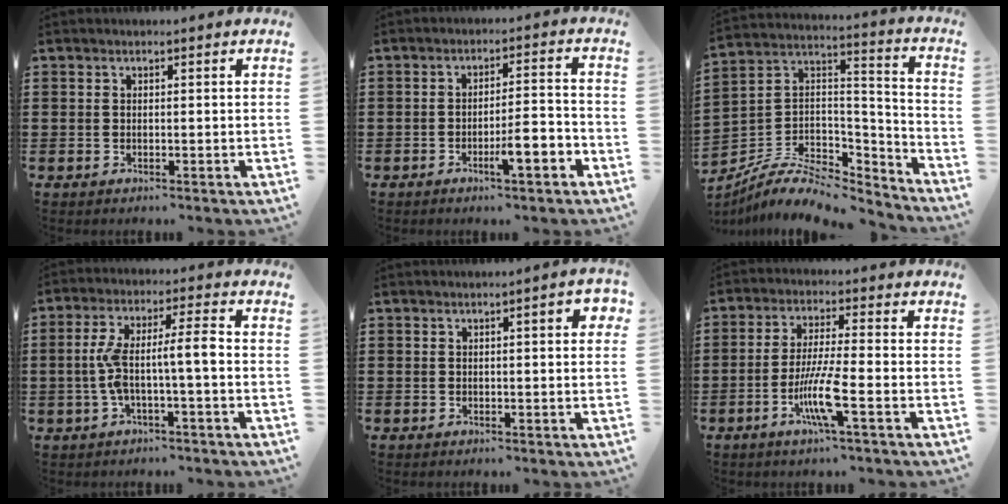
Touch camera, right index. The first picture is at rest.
{"total": 5.6, "force": [-2.9, 0.9, 4.7], "torque": [-0.074, 0.002, -0.050]}
{"total": 8.7, "force": [-6.2, 4.1, 4.6], "torque": [-0.089, 0.011, -0.115]}
{"total": 7.3, "force": [-1.0, 0.9, 7.2], "torque": [-0.137, 0.000, -0.024]}
{"total": 2.4, "force": [0.5, 0.4, 2.4], "torque": [-0.028, -0.002, 0.002]}
{"total": 7.9, "force": [-3.2, 0.5, 7.3], "torque": [-0.153, -0.018, -0.065]}